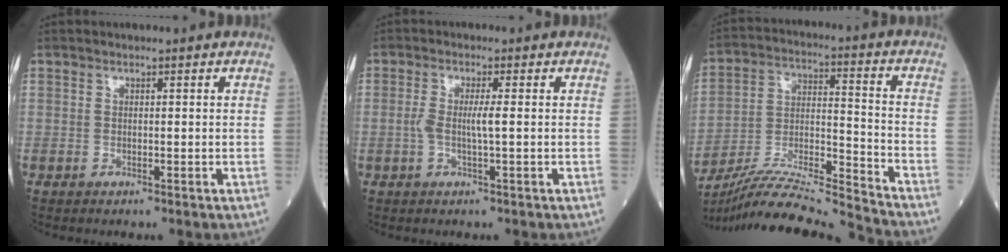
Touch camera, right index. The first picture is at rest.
{"total": 3.1, "force": [-0.1, 0.0, 3.1], "torque": [-0.064, -0.002, -0.004]}
{"total": 18.5, "force": [-17.5, -1.8, 5.6], "torque": [-0.108, -0.001, -0.302]}